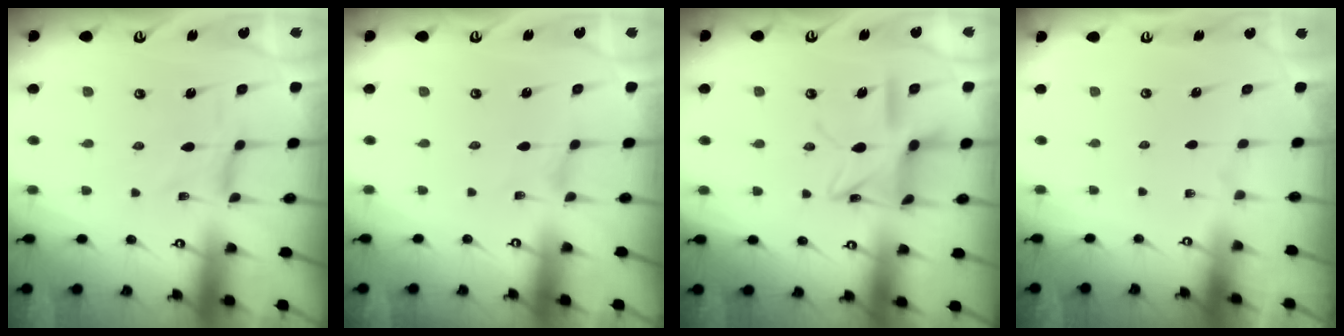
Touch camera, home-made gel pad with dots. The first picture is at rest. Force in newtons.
{"total": 0.0}
{"total": 12.9, "press": 12.8, "slide": 1.1}
{"total": 0.0}